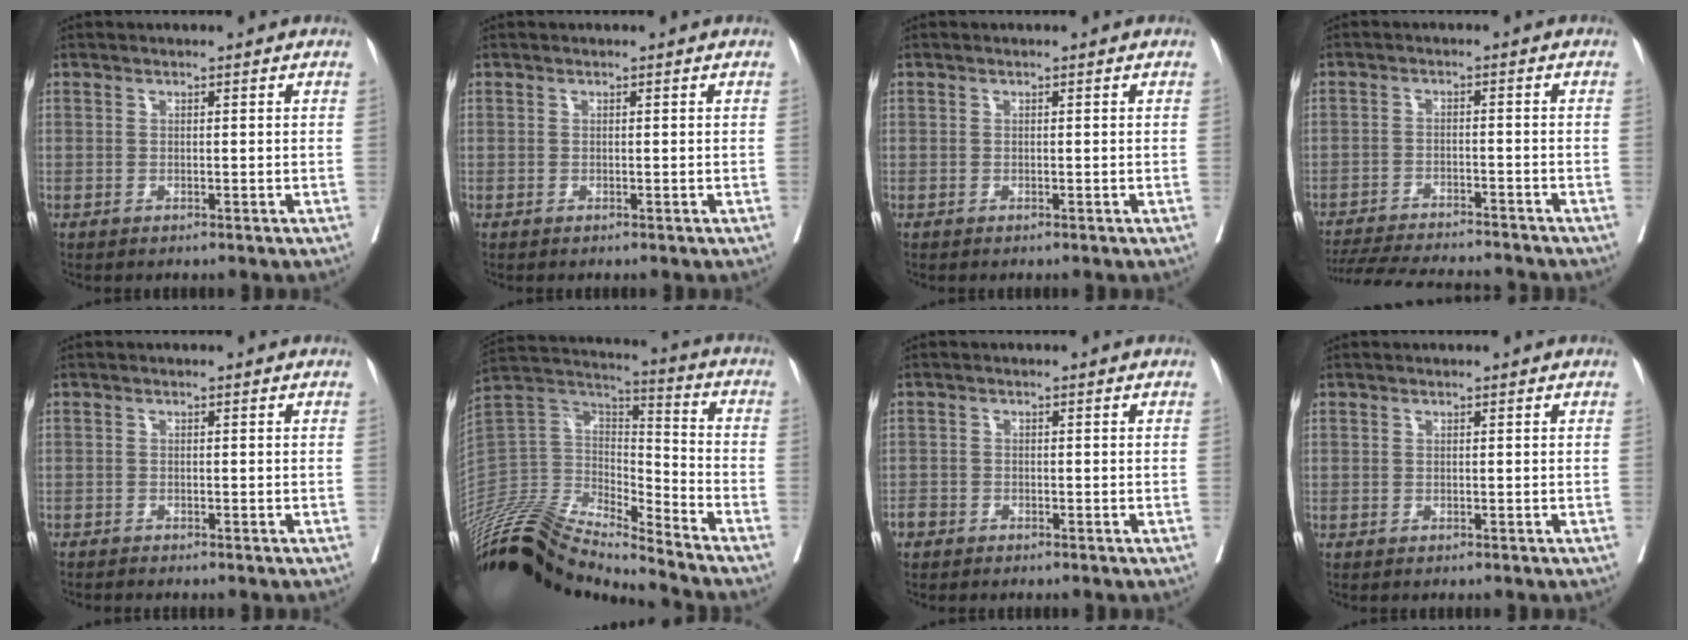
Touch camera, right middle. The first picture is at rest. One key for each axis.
{"total": 0.0}
{"total": 0.0}
{"total": 14.8, "fx": -13.7, "fy": 1.7, "fz": 5.2, "tx": -0.098, "ty": -0.016, "tz": -0.196}
{"total": 0.8, "fx": -0.8, "fy": -0.1, "fz": 0.0, "tx": -0.002, "ty": -0.002, "tz": -0.016}
{"total": 24.3, "fx": -22.4, "fy": 2.1, "fz": 9.2, "tx": -0.203, "ty": 0.011, "tz": -0.395}
{"total": 1.8, "fx": -1.4, "fy": 1.0, "fz": 0.4, "tx": -0.010, "ty": 0.002, "tz": -0.026}
{"total": 0.0}